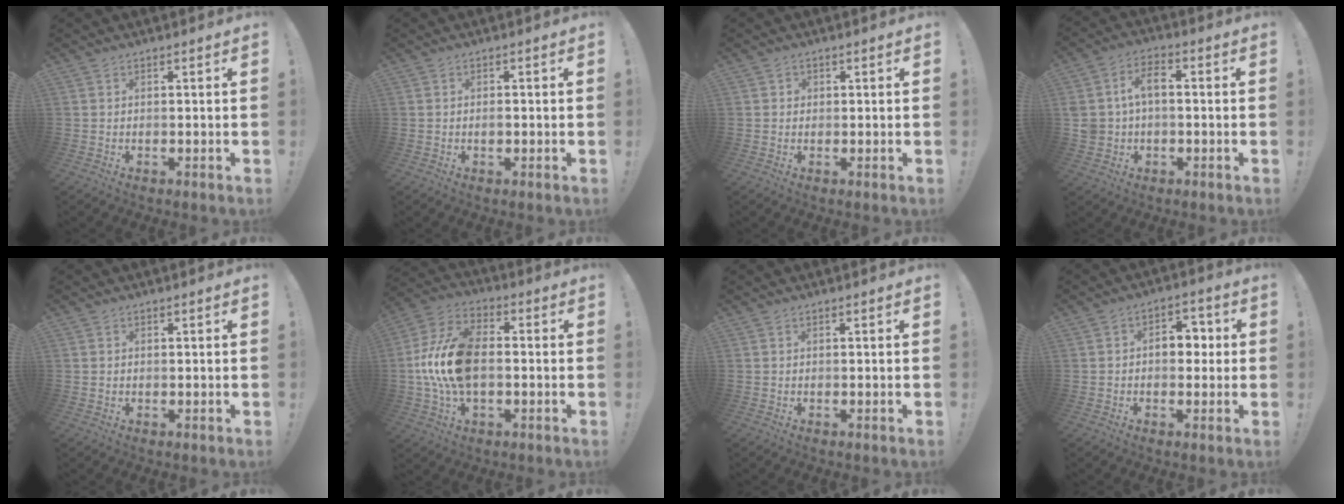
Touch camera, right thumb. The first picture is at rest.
{"total": 1.0, "force": [-0.3, 0.6, 0.7], "torque": [-0.005, -0.001, -0.007]}
{"total": 1.3, "force": [0.1, 1.2, 0.4], "torque": [-0.005, 0.004, 0.000]}
{"total": 8.0, "force": [0.5, 5.8, 5.5], "torque": [-0.104, 0.008, 0.008]}
{"total": 0.6, "force": [0.3, 0.5, 0.0], "torque": [0.008, -0.001, 0.005]}
{"total": 17.2, "force": [-1.0, 10.5, 13.5], "torque": [-0.264, 0.013, -0.014]}
{"total": 0.0}
{"total": 7.9, "force": [0.3, 5.4, 5.8], "torque": [-0.075, 0.011, 0.004]}